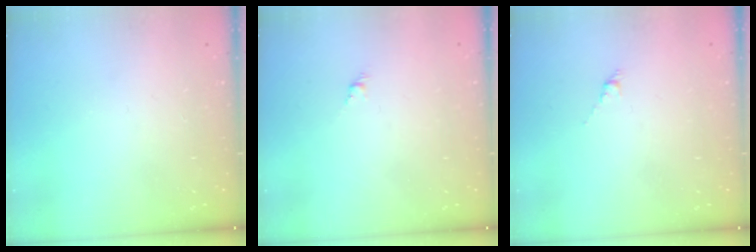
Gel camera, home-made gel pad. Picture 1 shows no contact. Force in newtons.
{"total": 1.6, "press": 1.5, "slide": 0.5}
{"total": 0.0}